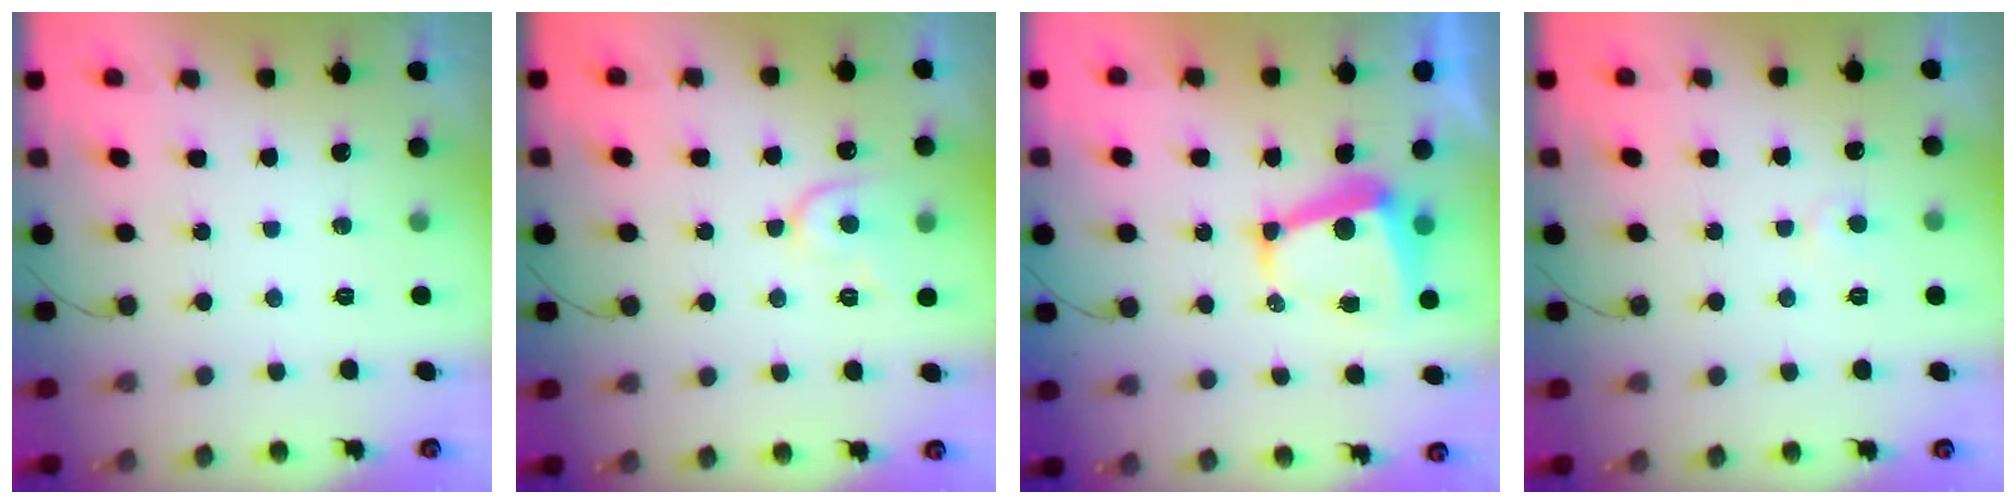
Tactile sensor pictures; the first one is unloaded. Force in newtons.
{"total": 8.8, "press": 8.8, "slide": 0.6}
{"total": 7.1, "press": 7.1, "slide": 1.0}
{"total": 3.5, "press": 3.5, "slide": 0.4}